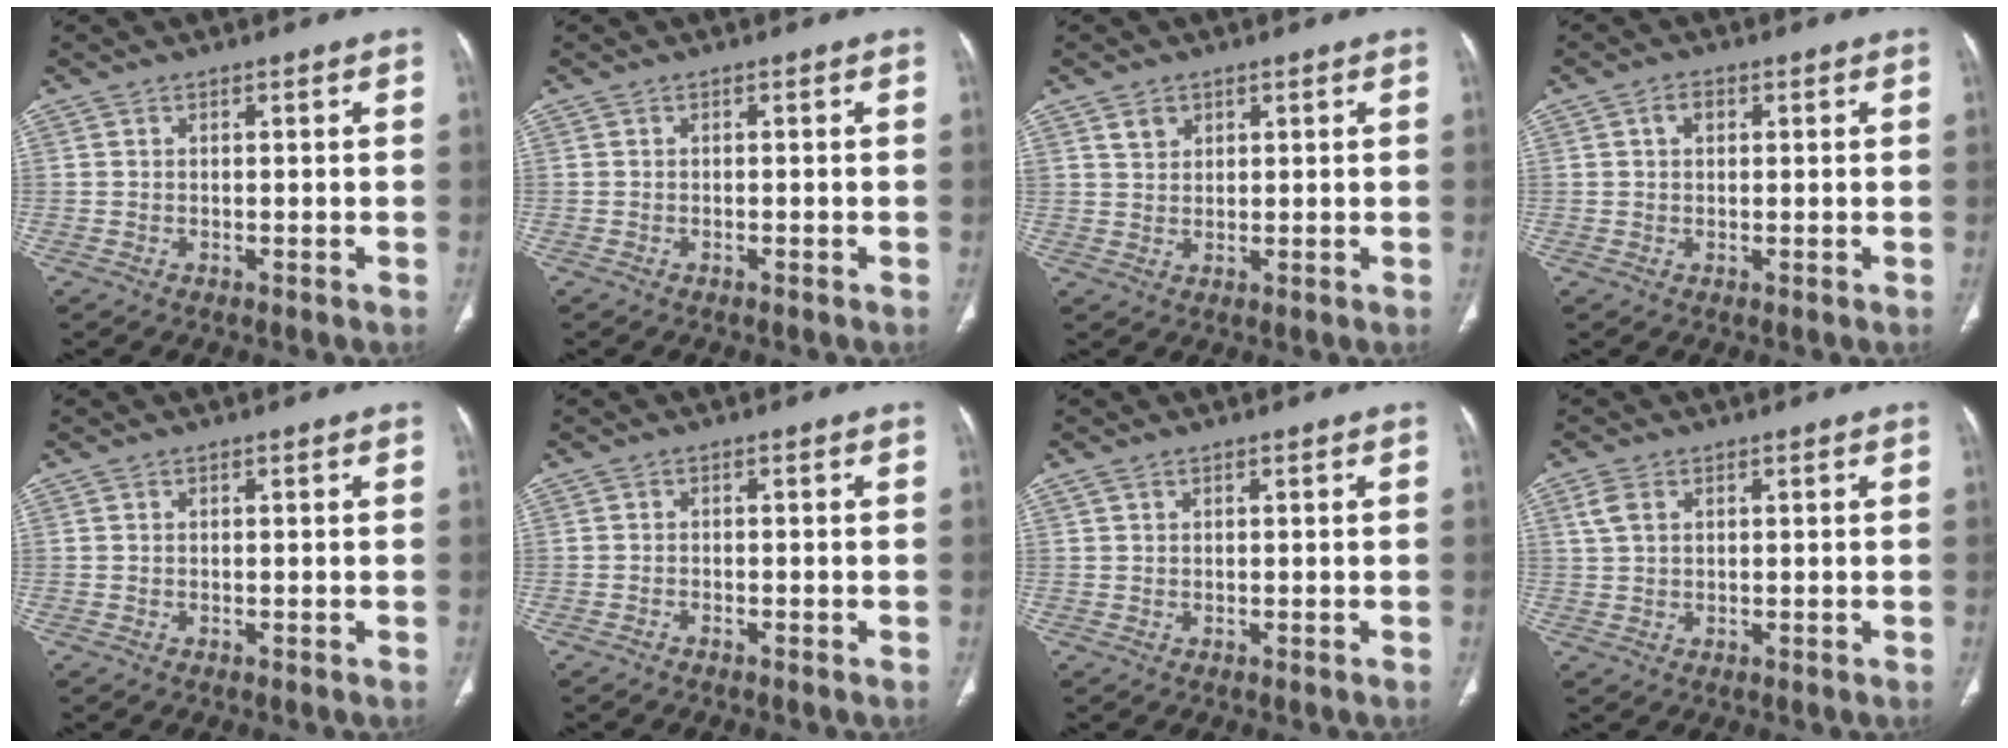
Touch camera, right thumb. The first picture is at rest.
{"total": 0.0}
{"total": 2.8, "force": [1.7, 1.9, 1.0], "torque": [-0.008, -0.009, 0.035]}
{"total": 2.1, "force": [0.6, 1.5, 1.4], "torque": [-0.018, 0.007, 0.009]}
{"total": 0.0}
{"total": 0.6, "force": [-0.5, 0.1, 0.2], "torque": [-0.007, 0.005, -0.009]}
{"total": 1.0, "force": [0.7, 0.4, 0.6], "torque": [-0.021, 0.018, 0.022]}
{"total": 3.0, "force": [1.2, 1.8, 2.0], "torque": [-0.048, 0.006, 0.032]}